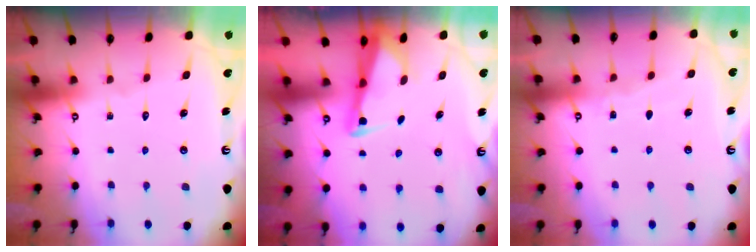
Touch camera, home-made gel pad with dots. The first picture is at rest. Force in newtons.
{"total": 2.5, "press": 2.5, "slide": 0.5}
{"total": 3.6, "press": 3.6, "slide": 0.5}